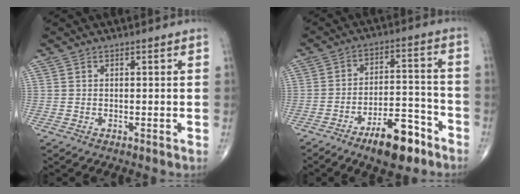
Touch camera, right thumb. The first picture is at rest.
{"total": 11.5, "force": [-7.5, 4.4, 7.5], "torque": [-0.101, 0.060, -0.122]}